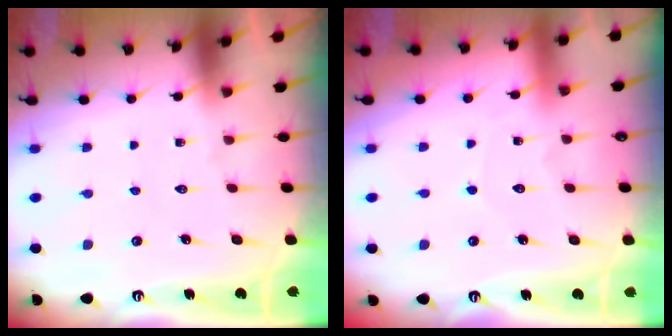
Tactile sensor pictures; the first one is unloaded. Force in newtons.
{"total": 5.3, "press": 5.3, "slide": 0.4}